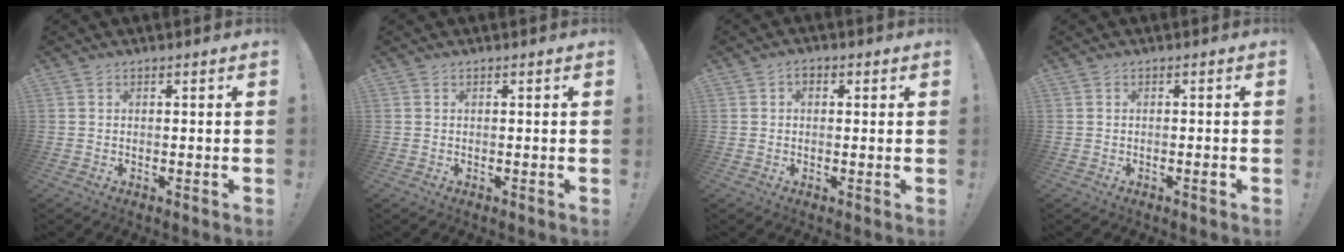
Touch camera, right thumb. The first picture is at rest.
{"total": 0.0}
{"total": 2.0, "force": [0.1, 1.5, 1.3], "torque": [-0.019, 0.006, -0.001]}
{"total": 1.3, "force": [-0.5, 0.1, 1.2], "torque": [-0.010, -0.002, -0.009]}